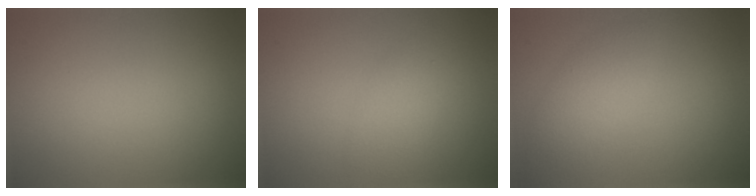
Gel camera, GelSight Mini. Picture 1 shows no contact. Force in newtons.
{"total": 2.3, "press": 2.3, "slide": 0.1}
{"total": 3.0, "press": 3.0, "slide": 0.1}